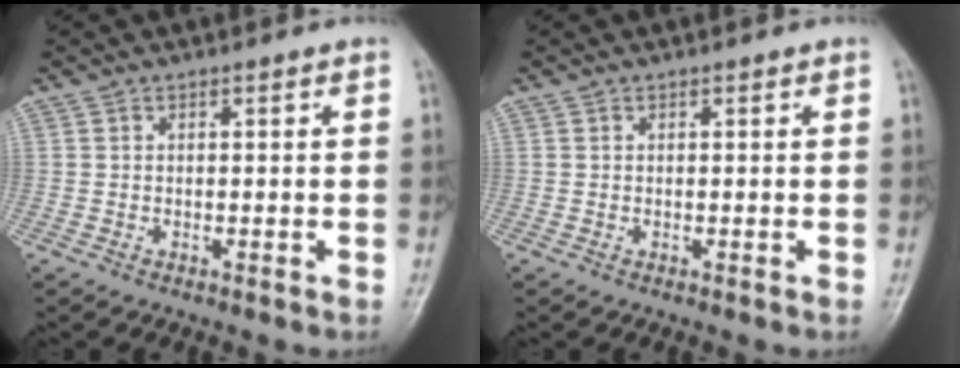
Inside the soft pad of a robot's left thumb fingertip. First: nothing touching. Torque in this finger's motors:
{"motor_torque": [0.00, 0.00, 0.00, 0.00, 0.00]}